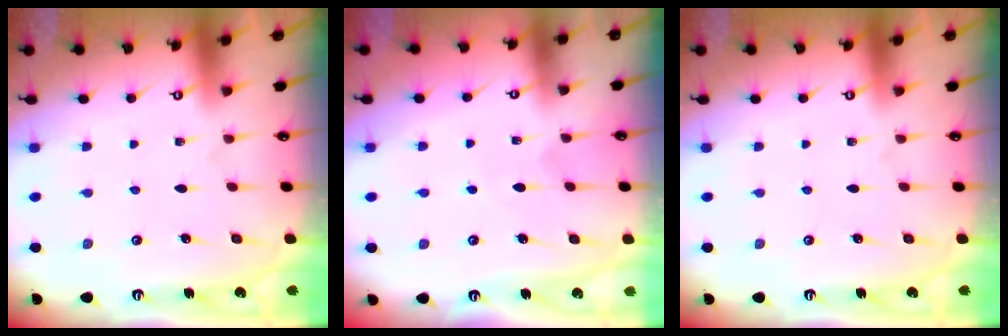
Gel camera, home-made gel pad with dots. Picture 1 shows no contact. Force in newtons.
{"total": 3.8, "press": 3.8, "slide": 0.4}
{"total": 0.0}